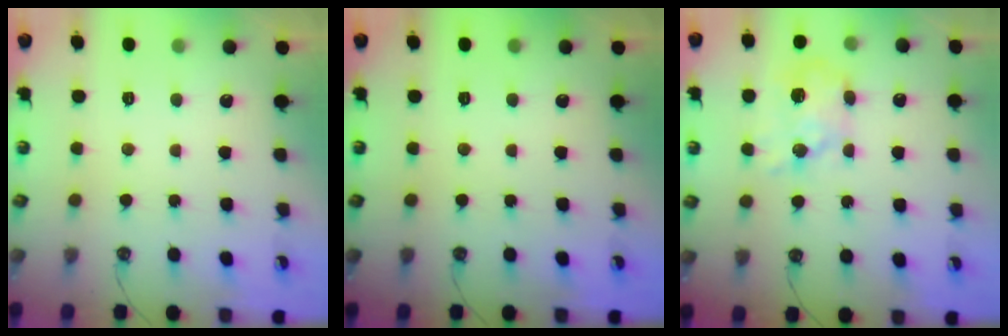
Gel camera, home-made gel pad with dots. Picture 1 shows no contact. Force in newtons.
{"total": 0.0}
{"total": 11.5, "press": 11.5, "slide": 0.1}